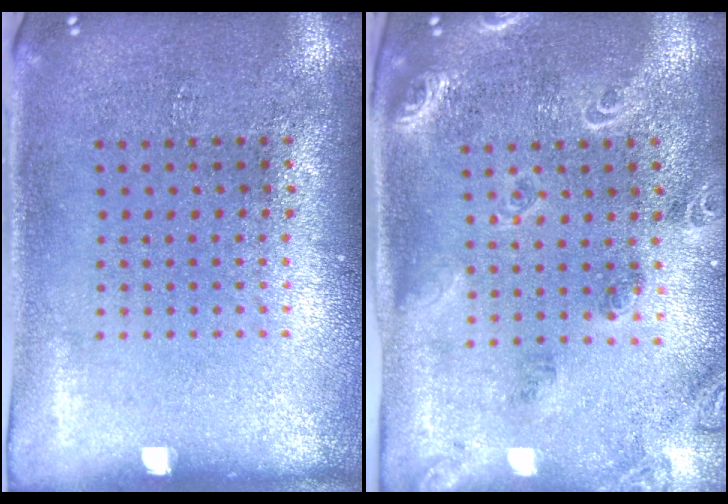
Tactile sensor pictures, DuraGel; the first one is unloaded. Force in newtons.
{"total": 1.8, "press": 1.7, "slide": 0.4}